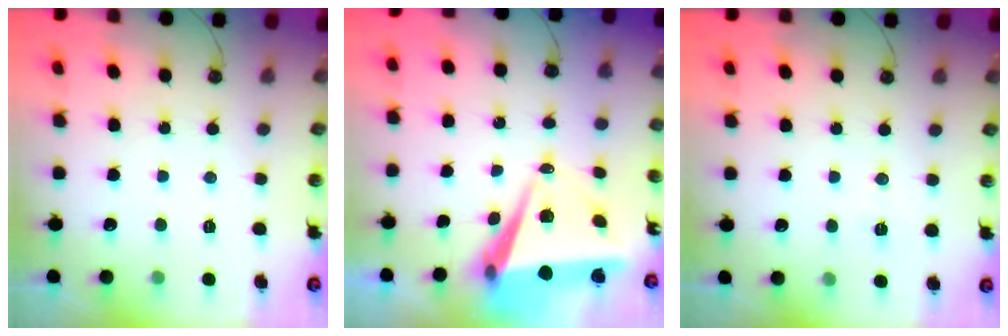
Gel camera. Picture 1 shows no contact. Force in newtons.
{"total": 8.1, "press": 7.0, "slide": 4.0}
{"total": 5.8, "press": 4.9, "slide": 3.1}